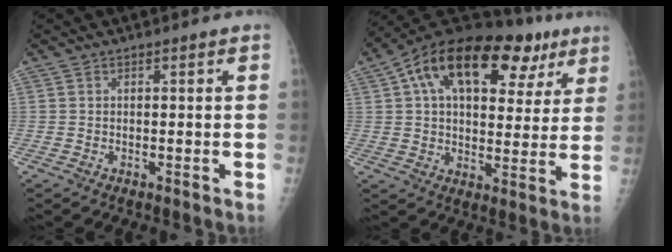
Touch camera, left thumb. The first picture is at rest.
{"total": 25.7, "force": [11.1, 13.7, 18.8], "torque": [-0.260, 0.037, 0.167]}